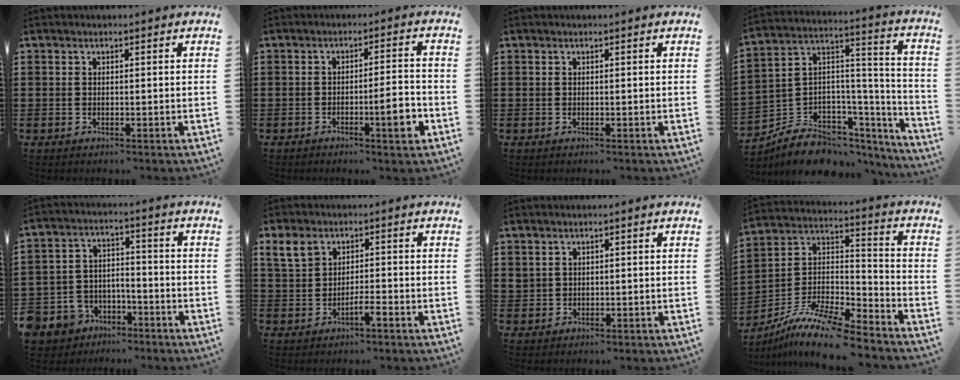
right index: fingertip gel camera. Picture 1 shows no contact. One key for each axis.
{"total": 6.1, "fx": -2.3, "fy": 1.2, "fz": 5.6, "tx": -0.080, "ty": -0.005, "tz": -0.040}
{"total": 0.0}
{"total": 8.0, "fx": -5.7, "fy": 5.1, "fz": 2.3, "tx": -0.049, "ty": 0.013, "tz": -0.100}
{"total": 5.6, "fx": -4.7, "fy": 3.1, "fz": 0.8, "tx": -0.056, "ty": 0.006, "tz": -0.101}
{"total": 4.2, "fx": 0.0, "fy": 2.5, "fz": 3.4, "tx": -0.070, "ty": 0.010, "tz": -0.001}
{"total": 1.6, "fx": 1.2, "fy": 1.0, "fz": 0.3, "tx": -0.009, "ty": 0.004, "tz": 0.024}
{"total": 10.9, "fx": -9.2, "fy": 1.7, "fz": 5.5, "tx": -0.118, "ty": 0.014, "tz": -0.188}